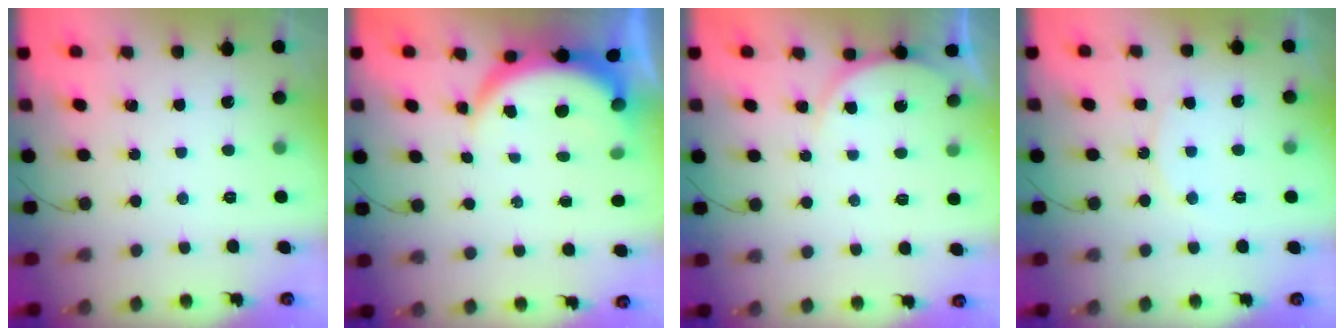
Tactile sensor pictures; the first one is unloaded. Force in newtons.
{"total": 6.6, "press": 6.6, "slide": 0.9}
{"total": 5.5, "press": 5.5, "slide": 0.3}
{"total": 9.1, "press": 9.1, "slide": 0.6}